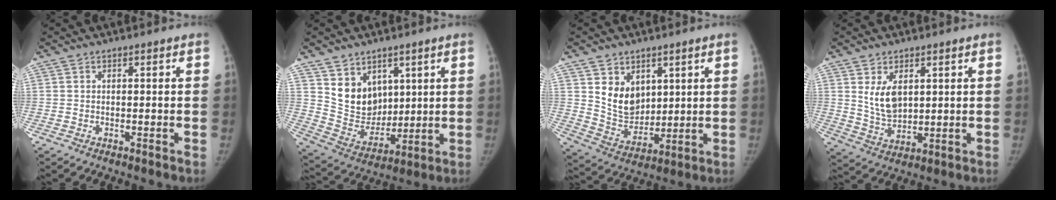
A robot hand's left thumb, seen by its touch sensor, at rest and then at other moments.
{"total": 10.9, "force": [5.3, 8.4, 4.6], "torque": [-0.042, -0.044, 0.116]}
{"total": 10.1, "force": [3.9, 7.5, 5.5], "torque": [-0.061, -0.037, 0.091]}
{"total": 7.3, "force": [2.4, 4.4, 5.2], "torque": [-0.076, -0.021, 0.058]}